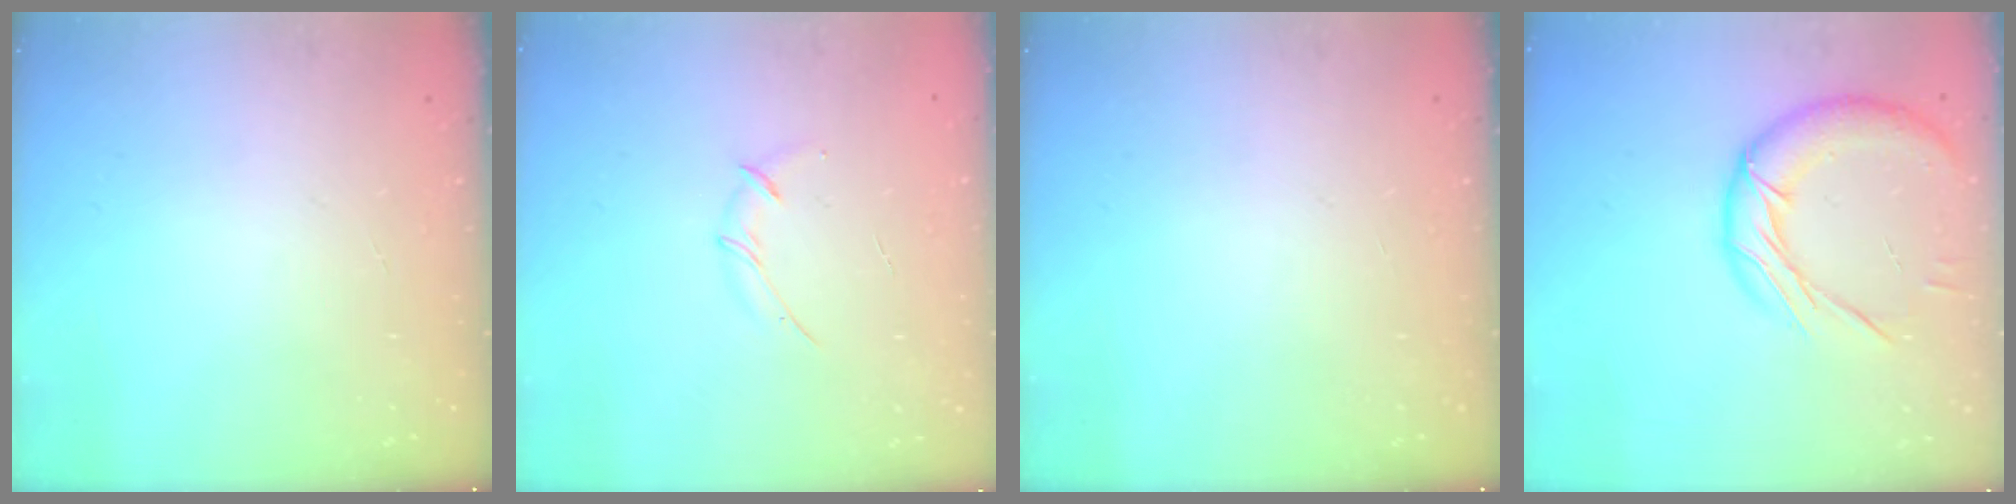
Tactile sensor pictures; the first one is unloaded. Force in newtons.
{"total": 4.0, "press": 3.9, "slide": 1.0}
{"total": 0.0}
{"total": 14.5, "press": 14.4, "slide": 1.5}